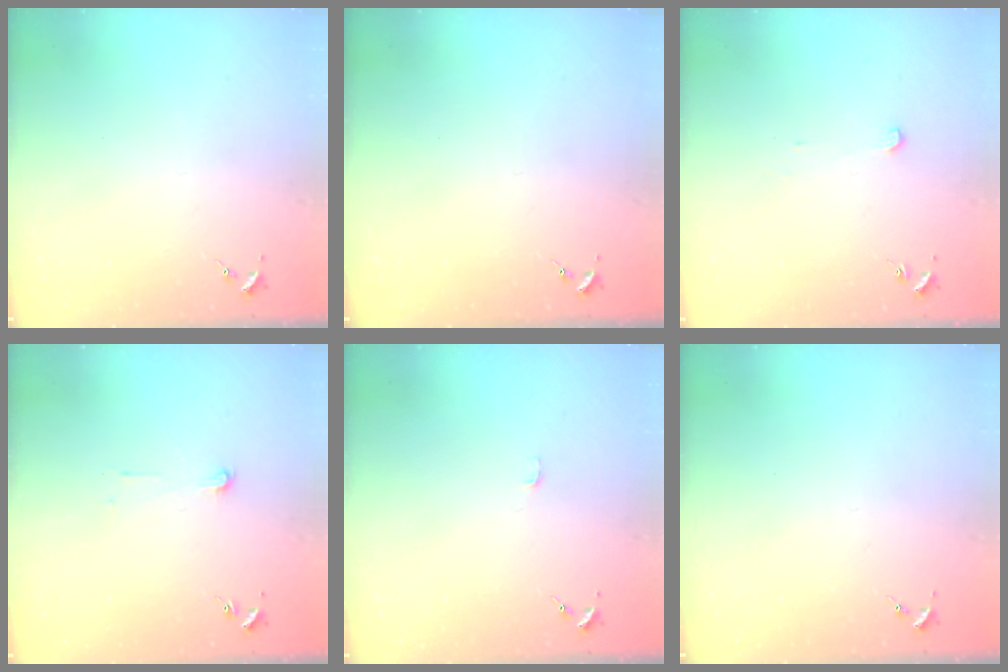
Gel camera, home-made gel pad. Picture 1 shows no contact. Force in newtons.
{"total": 0.0}
{"total": 2.4, "press": 2.4, "slide": 0.2}
{"total": 3.8, "press": 3.8, "slide": 0.3}
{"total": 2.7, "press": 2.7, "slide": 0.3}
{"total": 0.0}